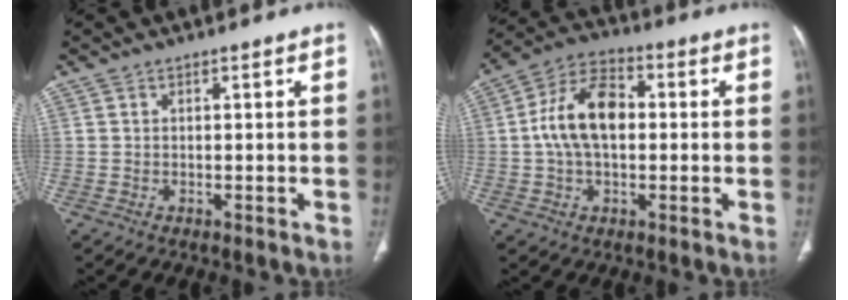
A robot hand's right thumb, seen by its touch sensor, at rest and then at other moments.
{"total": 12.4, "force": [0.7, 7.5, 9.8], "torque": [-0.180, 0.027, 0.004]}